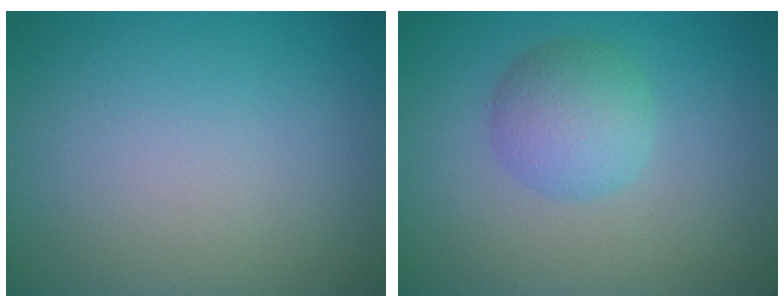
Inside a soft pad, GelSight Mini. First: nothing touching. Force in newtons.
{"total": 3.5, "press": 3.5, "slide": 0.1}